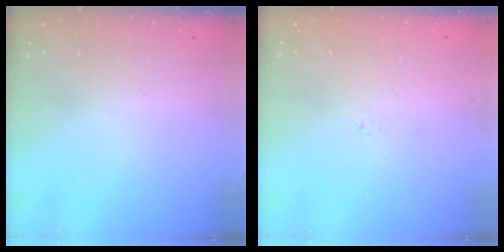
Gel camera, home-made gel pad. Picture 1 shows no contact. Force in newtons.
{"total": 1.2, "press": 1.1, "slide": 0.2}